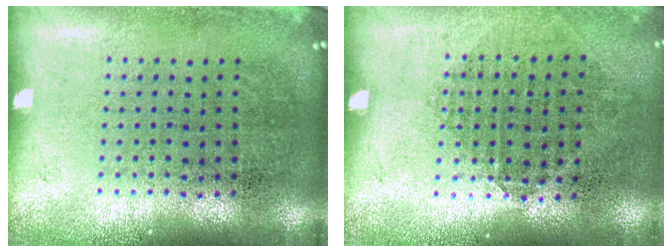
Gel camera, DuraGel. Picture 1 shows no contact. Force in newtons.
{"total": 0.9, "press": 0.8, "slide": 0.4}